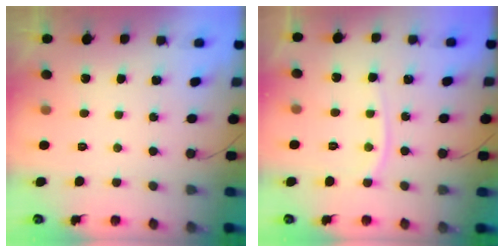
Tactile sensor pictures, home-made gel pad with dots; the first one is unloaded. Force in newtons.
{"total": 6.2, "press": 6.1, "slide": 0.8}